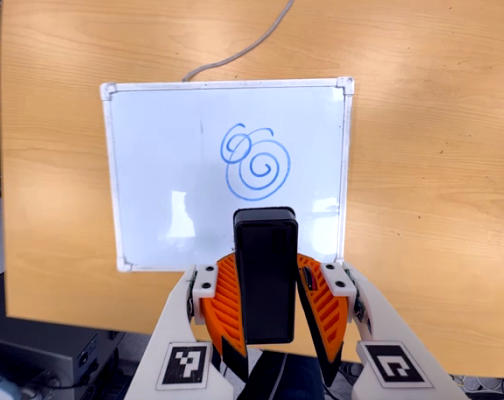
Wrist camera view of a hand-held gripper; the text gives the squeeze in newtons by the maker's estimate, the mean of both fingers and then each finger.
{"total": 6.5, "left": 6.3, "right": 6.6}